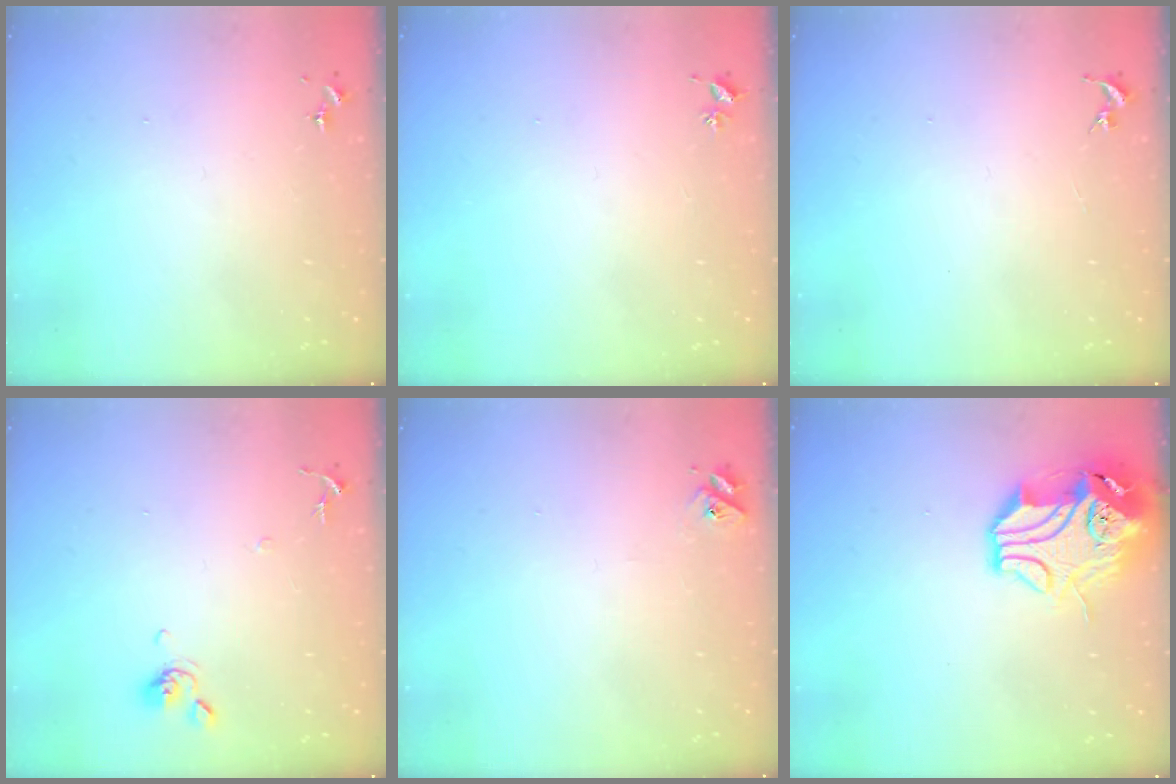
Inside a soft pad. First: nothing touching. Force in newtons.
{"total": 2.6, "press": 2.6, "slide": 0.3}
{"total": 0.0}
{"total": 7.3, "press": 7.3, "slide": 0.8}
{"total": 2.8, "press": 2.8, "slide": 0.3}
{"total": 16.1, "press": 15.9, "slide": 2.5}